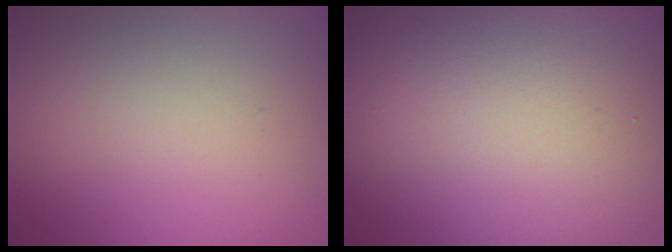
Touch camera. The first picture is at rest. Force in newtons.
{"total": 15.4, "press": 15.4, "slide": 0.9}